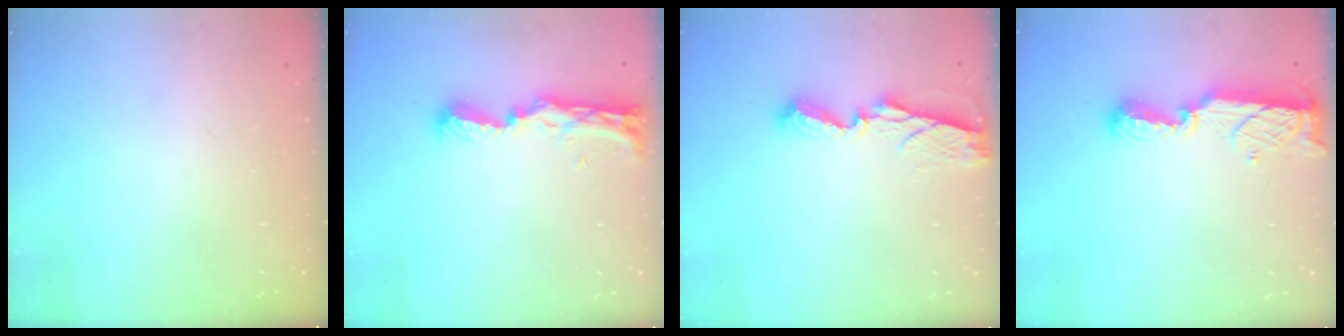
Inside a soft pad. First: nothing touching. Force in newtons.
{"total": 8.8, "press": 8.8, "slide": 1.0}
{"total": 6.8, "press": 6.8, "slide": 0.1}
{"total": 8.4, "press": 8.4, "slide": 0.5}